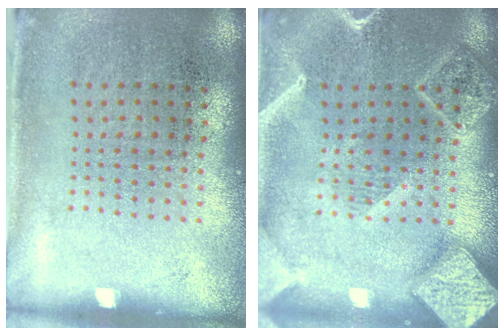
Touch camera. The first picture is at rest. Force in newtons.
{"total": 4.3, "press": 4.3, "slide": 0.5}